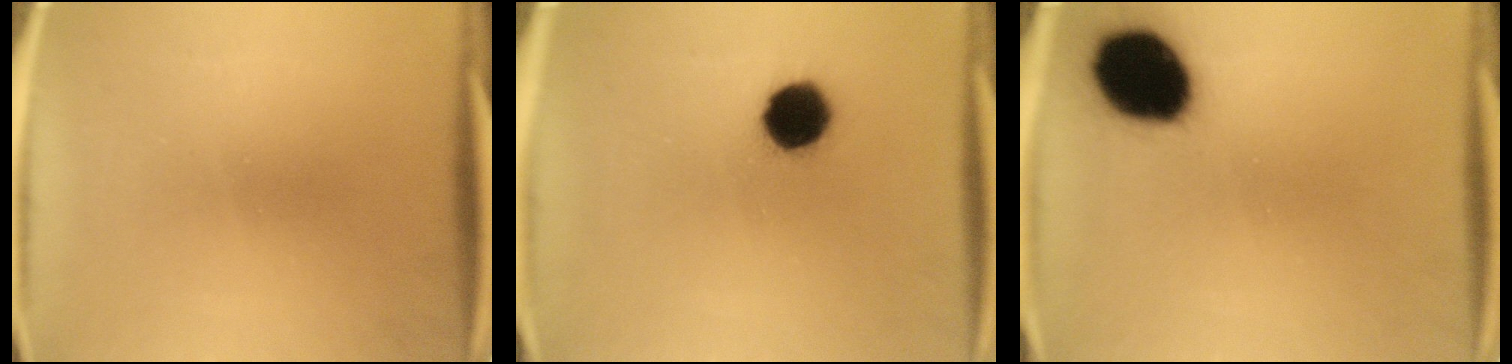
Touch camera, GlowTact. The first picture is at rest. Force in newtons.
{"total": 9.7}
{"total": 18.3}